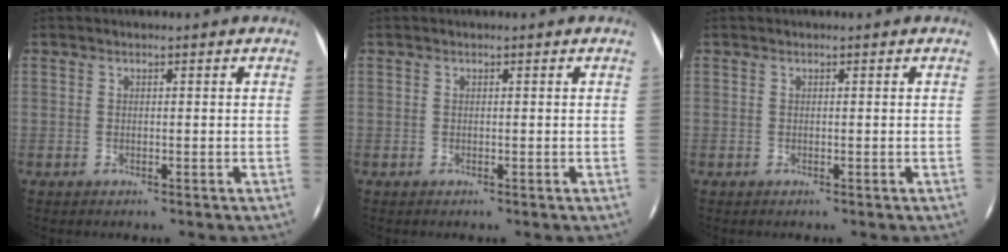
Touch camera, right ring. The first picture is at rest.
{"total": 0.0}
{"total": 0.0}